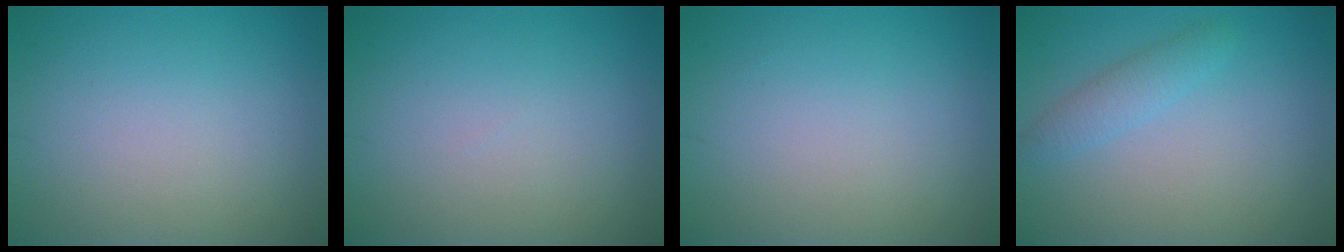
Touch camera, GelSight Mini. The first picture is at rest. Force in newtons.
{"total": 0.0}
{"total": 0.0}
{"total": 1.9, "press": 1.9, "slide": 0.1}